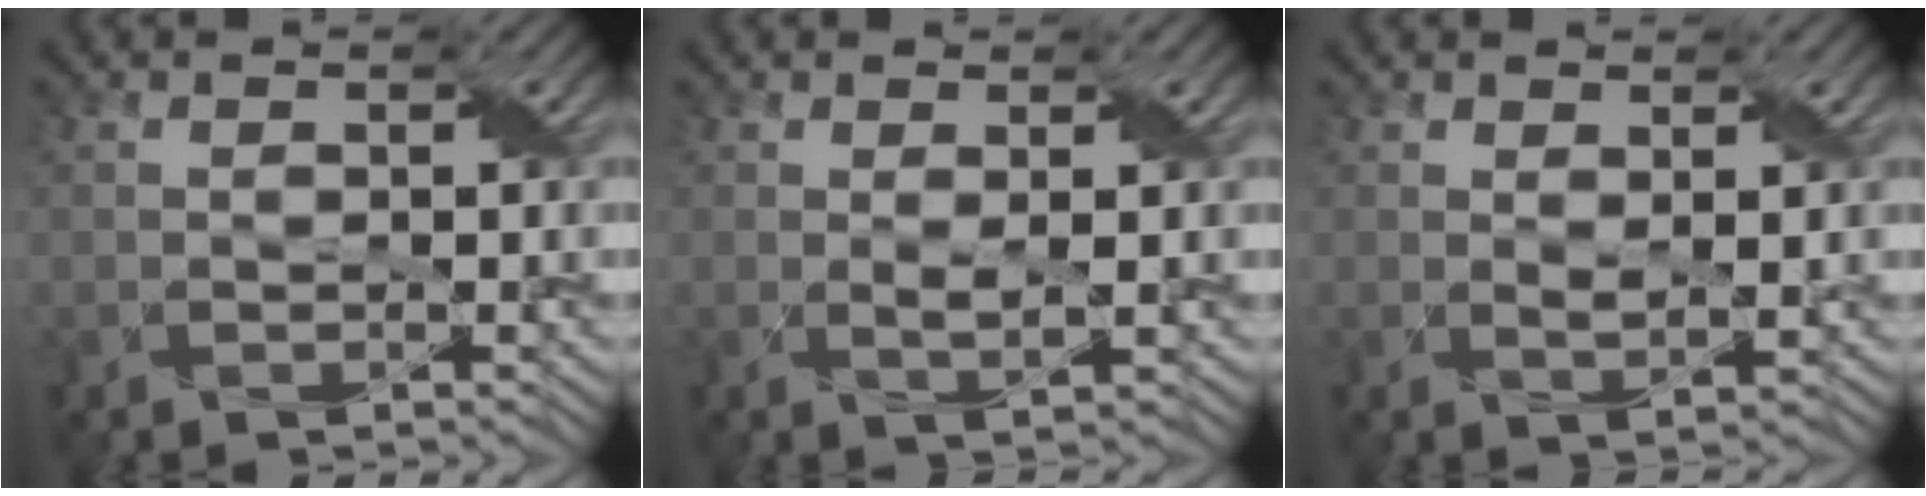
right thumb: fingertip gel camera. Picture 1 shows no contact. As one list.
[{"total": 1.3, "force": [0.6, 0.1, 1.1], "torque": [-0.028, -0.001, 0.012]}, {"total": 1.5, "force": [1.1, 0.2, 1.0], "torque": [-0.027, -0.004, 0.022]}]